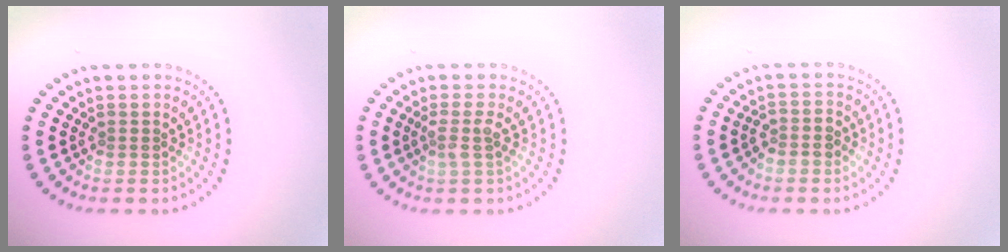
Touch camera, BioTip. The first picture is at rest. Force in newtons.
{"total": 1.9, "press": 1.5, "slide": 1.2}
{"total": 1.9, "press": 1.7, "slide": 0.8}